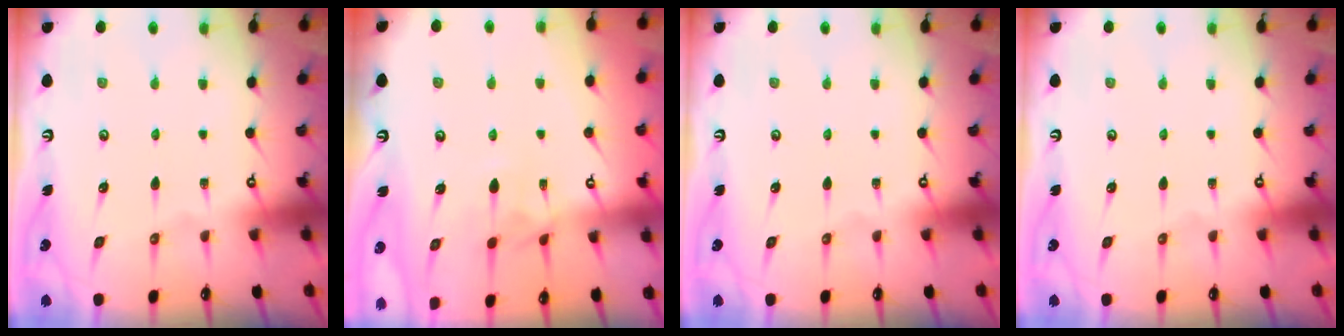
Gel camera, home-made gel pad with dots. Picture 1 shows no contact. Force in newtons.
{"total": 1.9, "press": 1.7, "slide": 0.7}
{"total": 0.0}
{"total": 0.0}